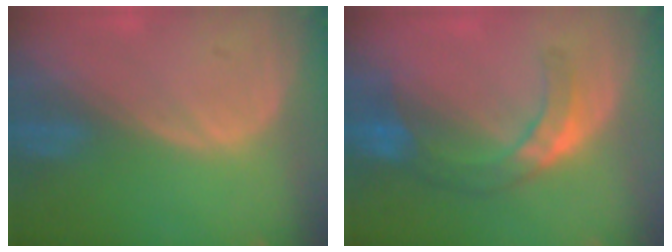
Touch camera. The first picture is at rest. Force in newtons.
{"total": 7.5, "press": 6.7, "slide": 3.5}